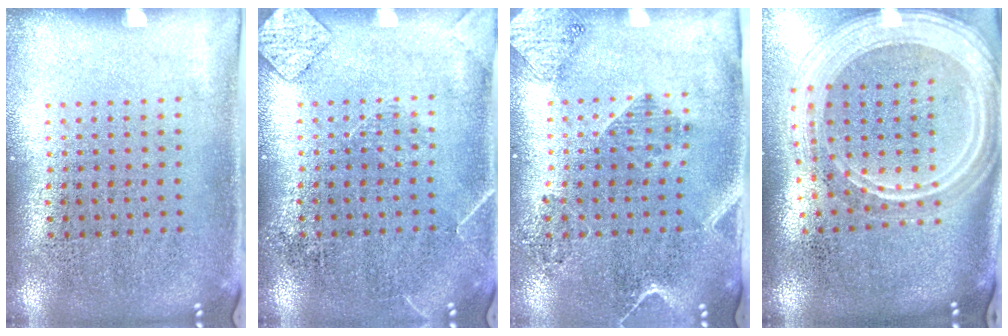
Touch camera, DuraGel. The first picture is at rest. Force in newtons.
{"total": 1.8, "press": 1.8, "slide": 0.1}
{"total": 1.9, "press": 1.6, "slide": 0.9}
{"total": 3.0, "press": 2.5, "slide": 1.7}